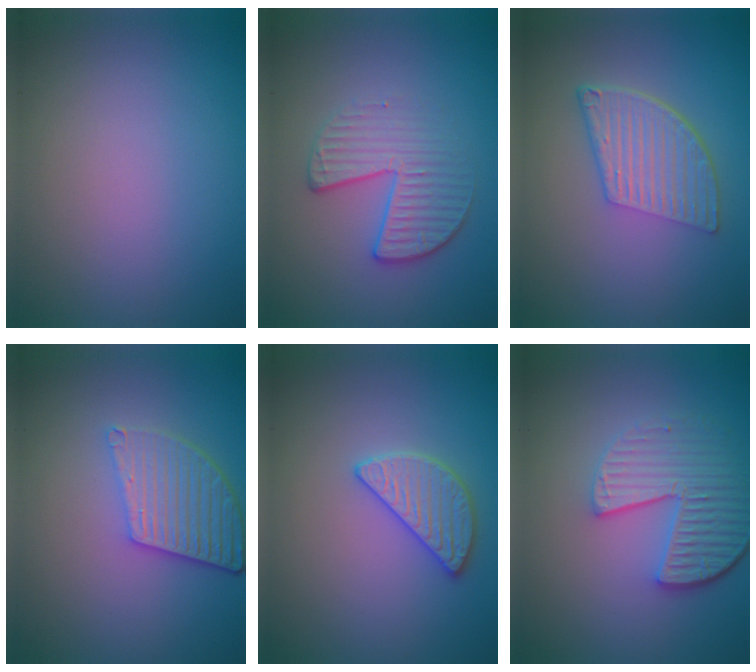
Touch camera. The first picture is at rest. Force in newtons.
{"total": 3.8, "press": 3.1, "slide": 2.1}
{"total": 5.7, "press": 3.9, "slide": 4.2}
{"total": 5.1, "press": 3.8, "slide": 3.4}
{"total": 2.8, "press": 2.8, "slide": 0.3}
{"total": 5.5, "press": 4.1, "slide": 3.6}